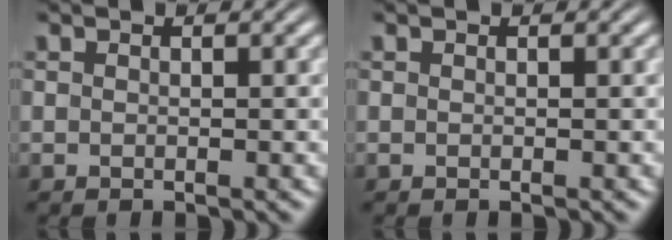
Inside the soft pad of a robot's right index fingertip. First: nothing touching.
{"total": 0.0}